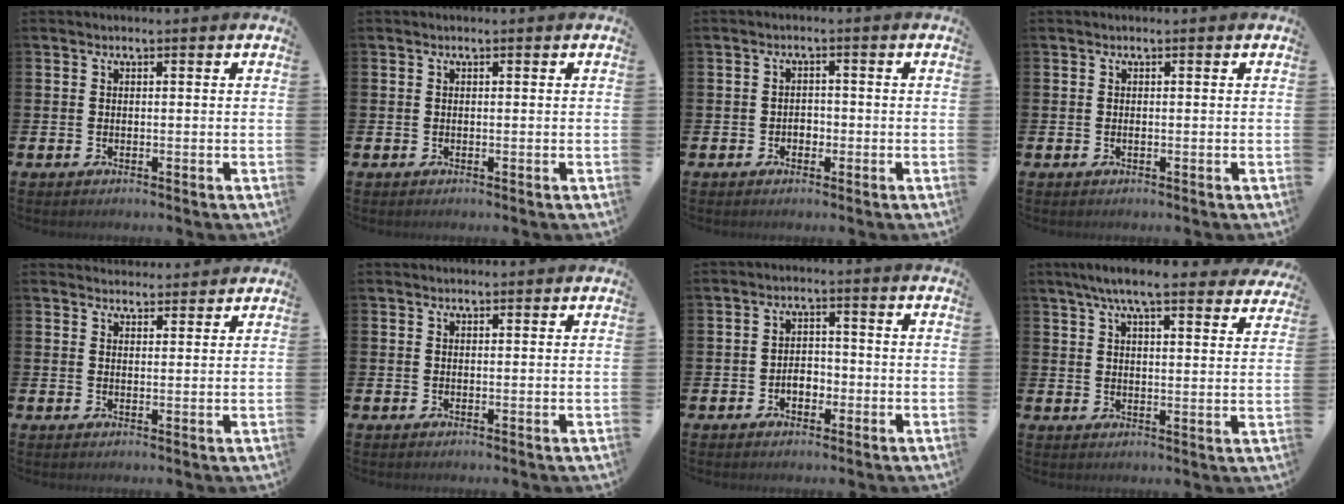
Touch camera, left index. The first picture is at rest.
{"total": 0.0}
{"total": 1.6, "force": [-0.6, 1.3, 0.6], "torque": [-0.005, -0.001, -0.017]}
{"total": 0.0}
{"total": 2.8, "force": [2.8, 0.6, -0.3], "torque": [0.009, -0.019, 0.049]}
{"total": 0.6, "force": [0.6, 0.1, 0.0], "torque": [0.011, -0.004, 0.010]}
{"total": 2.8, "force": [-1.1, 1.9, 1.8], "torque": [-0.026, 0.001, -0.026]}
{"total": 7.2, "force": [6.4, 1.0, 3.1], "torque": [-0.069, -0.022, 0.112]}